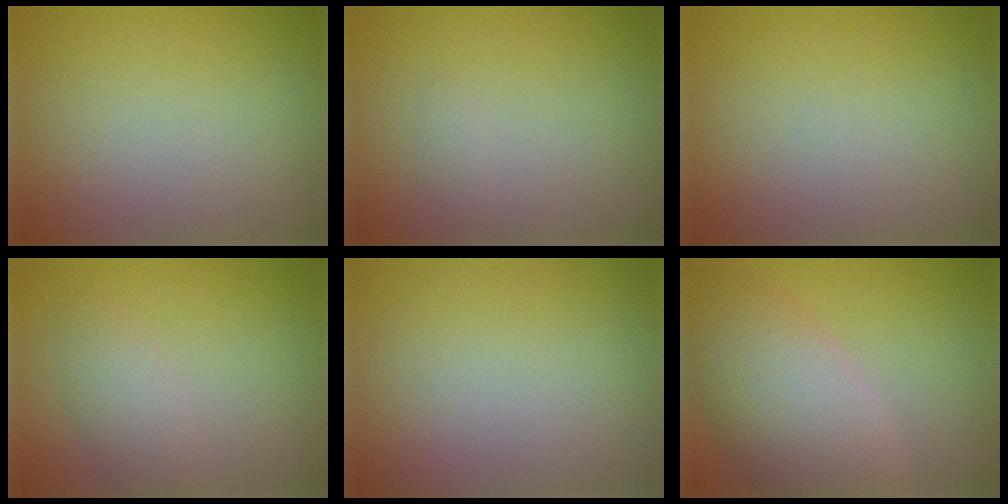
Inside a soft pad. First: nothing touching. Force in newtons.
{"total": 0.6, "press": 0.6, "slide": 0.0}
{"total": 0.0}
{"total": 2.4, "press": 2.4, "slide": 0.1}
{"total": 0.0}
{"total": 8.4, "press": 8.4, "slide": 0.6}